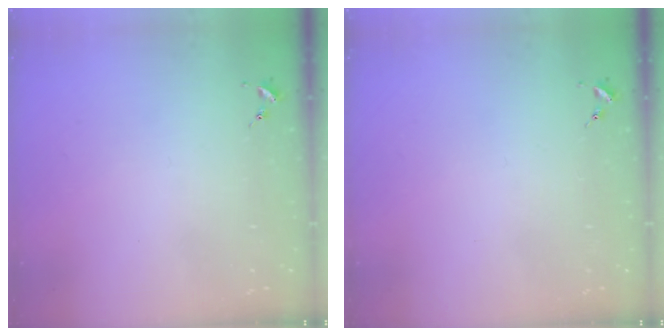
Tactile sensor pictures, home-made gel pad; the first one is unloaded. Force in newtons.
{"total": 0.0}